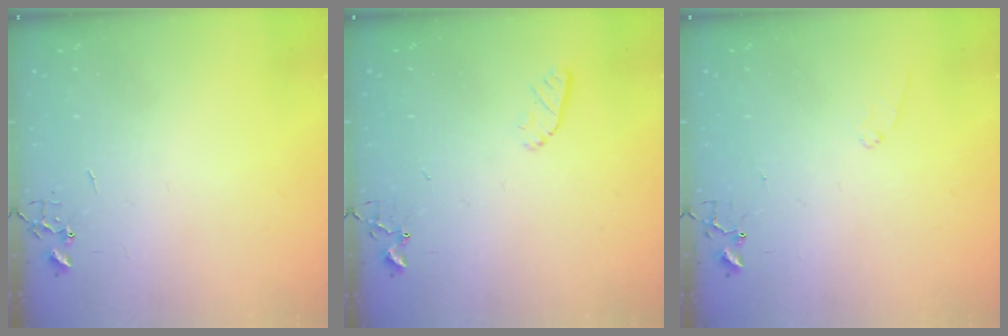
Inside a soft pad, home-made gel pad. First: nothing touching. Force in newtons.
{"total": 5.0, "press": 4.9, "slide": 0.9}
{"total": 6.8, "press": 6.8, "slide": 0.7}